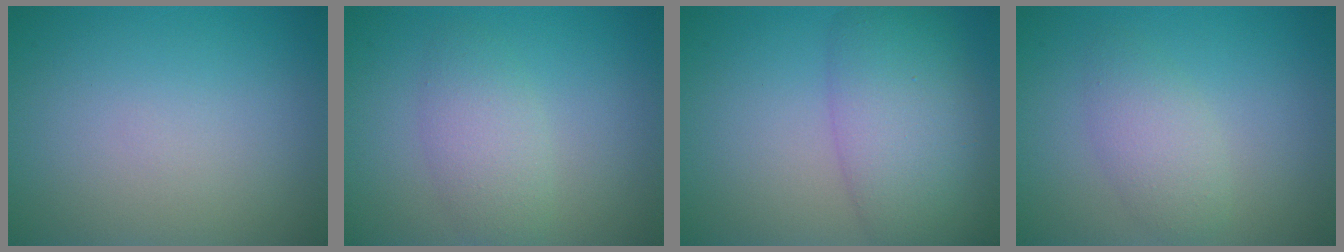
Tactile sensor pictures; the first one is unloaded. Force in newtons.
{"total": 2.9, "press": 2.9, "slide": 0.1}
{"total": 7.4, "press": 7.4, "slide": 0.1}
{"total": 2.7, "press": 2.7, "slide": 0.2}